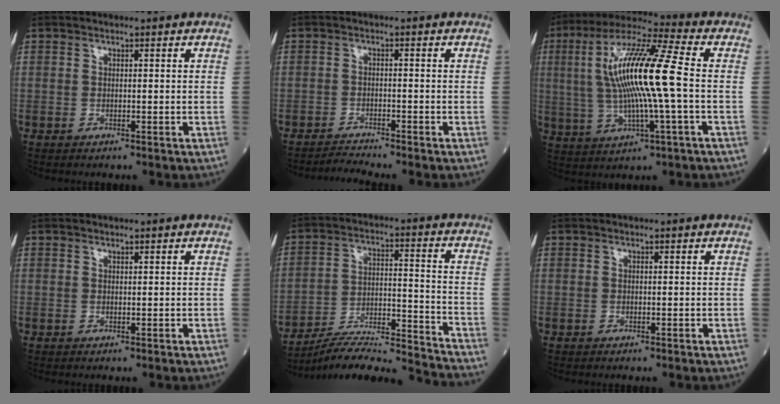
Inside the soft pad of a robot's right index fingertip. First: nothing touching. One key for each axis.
{"total": 2.6, "fx": -2.3, "fy": -1.2, "fz": -0.2, "tx": -0.004, "ty": -0.015, "tz": -0.041}
{"total": 16.5, "fx": -1.2, "fy": -2.9, "fz": 16.2, "tx": -0.300, "ty": 0.004, "tz": -0.032}
{"total": 0.0}
{"total": 18.2, "fx": -17.4, "fy": -1.2, "fz": 5.2, "tx": -0.090, "ty": 0.003, "tz": -0.269}
{"total": 0.0}